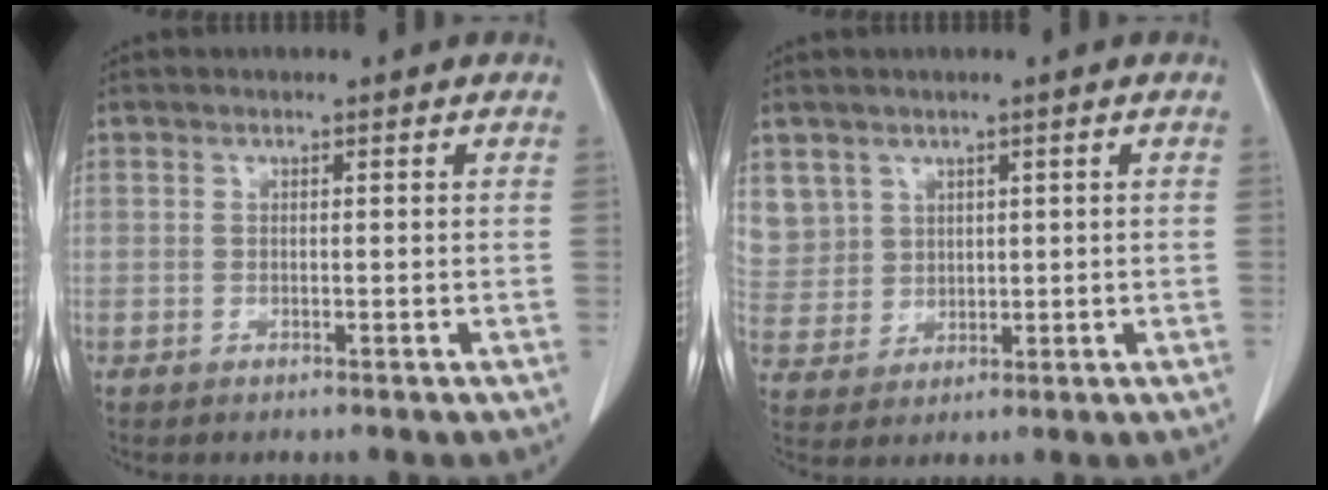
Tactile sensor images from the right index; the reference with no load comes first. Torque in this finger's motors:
{"motor_torque": [-0.28, 0.42, 0.01, 0.01]}